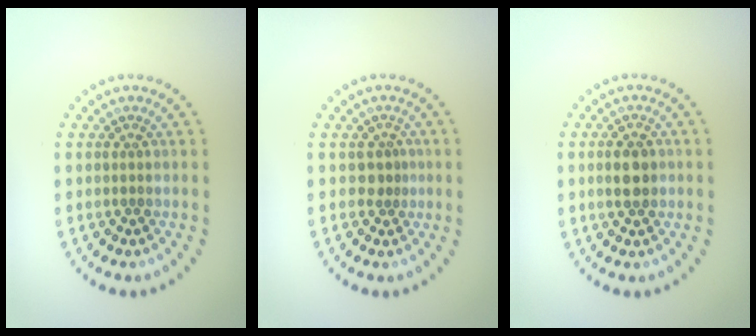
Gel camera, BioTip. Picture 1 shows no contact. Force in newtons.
{"total": 1.2, "press": 0.8, "slide": 0.9}
{"total": 3.0, "press": 3.0, "slide": 0.1}